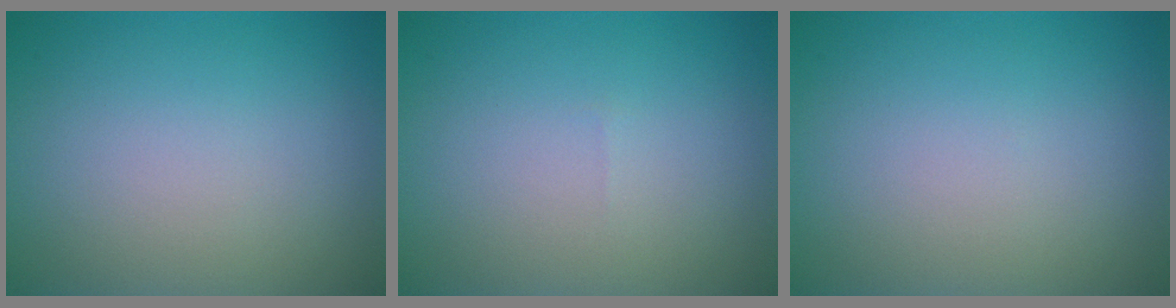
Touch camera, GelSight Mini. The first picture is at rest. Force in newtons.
{"total": 0.0}
{"total": 0.0}